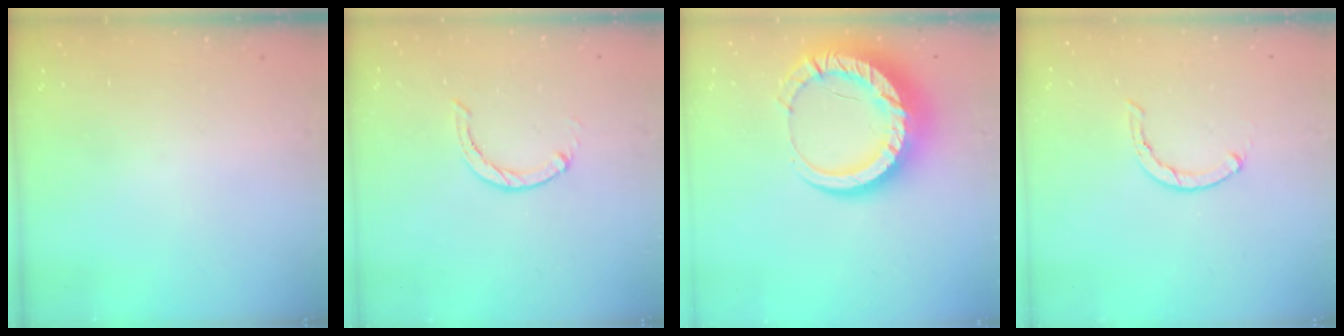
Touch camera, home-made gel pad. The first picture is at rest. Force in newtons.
{"total": 0.0}
{"total": 18.9, "press": 18.8, "slide": 1.9}
{"total": 0.7, "press": 0.6, "slide": 0.2}